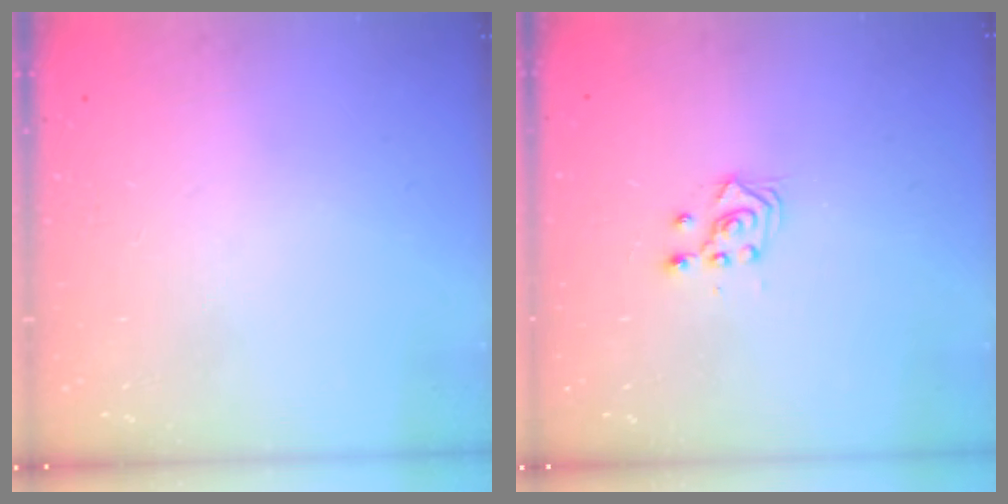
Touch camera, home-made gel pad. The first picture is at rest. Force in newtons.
{"total": 3.1, "press": 3.0, "slide": 0.9}